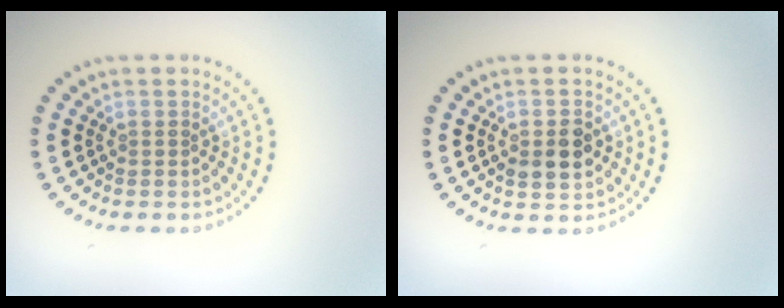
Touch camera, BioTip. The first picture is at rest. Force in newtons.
{"total": 2.9, "press": 2.9, "slide": 0.3}